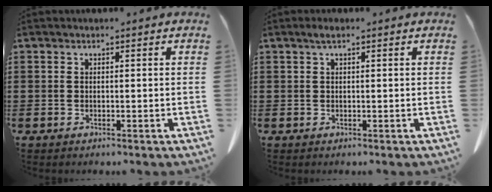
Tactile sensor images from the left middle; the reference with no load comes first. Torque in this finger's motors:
{"motor_torque": [0.29, 0.31, 0.01, 0.01]}